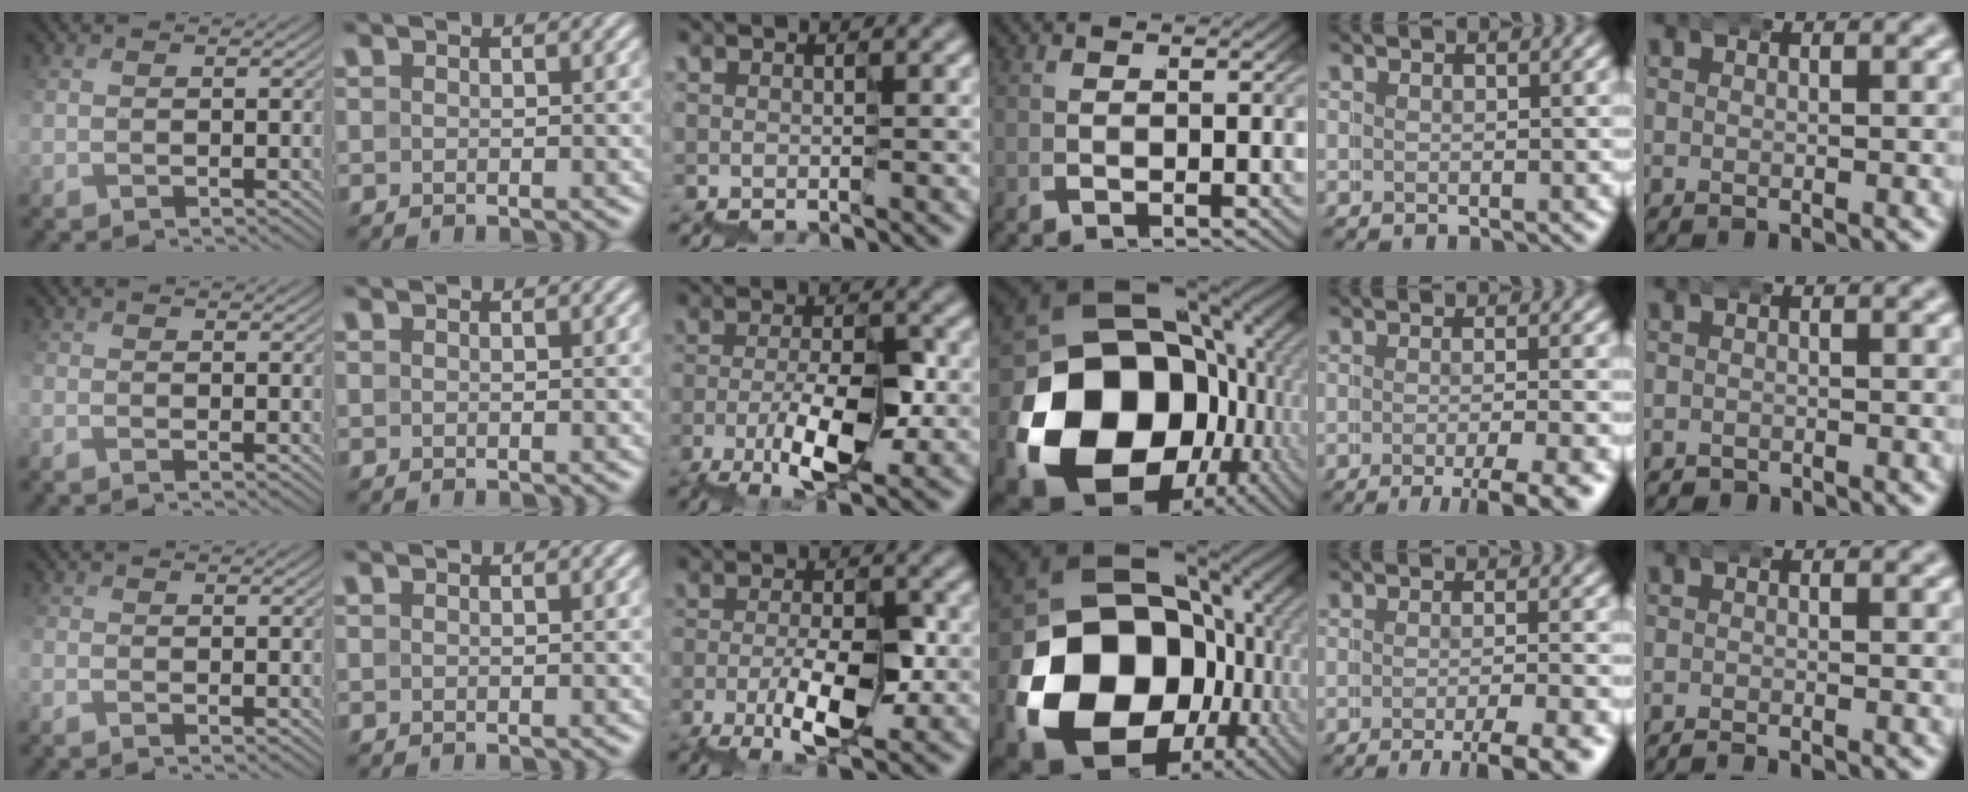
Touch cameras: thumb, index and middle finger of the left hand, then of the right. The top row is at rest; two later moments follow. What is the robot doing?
{"motion": "wrap", "object": "belt"}